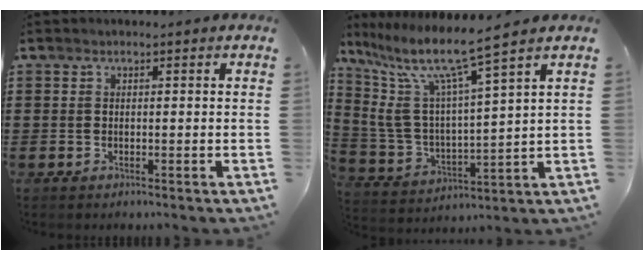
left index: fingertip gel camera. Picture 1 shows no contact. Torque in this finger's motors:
{"motor_torque": [0.97, -1.16, 0.65, 0.21]}